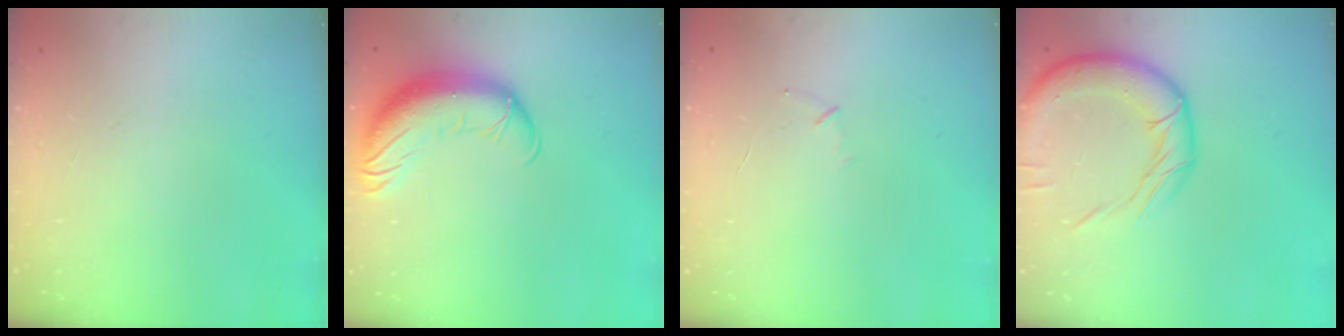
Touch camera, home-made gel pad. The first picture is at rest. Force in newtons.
{"total": 15.8, "press": 15.4, "slide": 3.6}
{"total": 3.7, "press": 3.6, "slide": 0.9}
{"total": 17.0, "press": 16.8, "slide": 2.6}